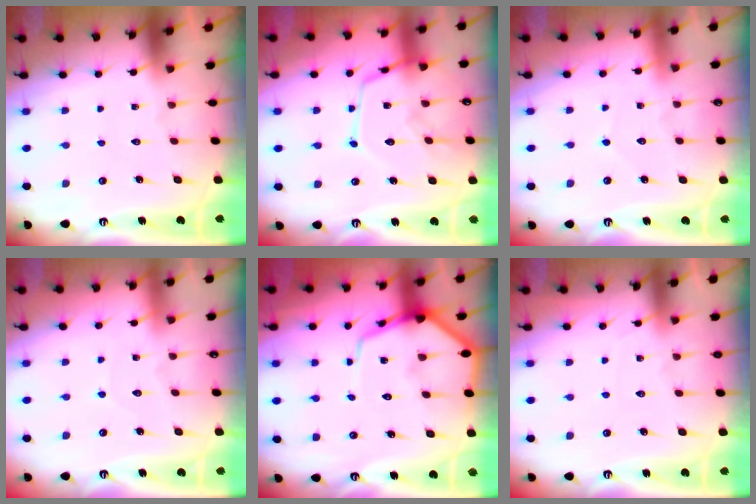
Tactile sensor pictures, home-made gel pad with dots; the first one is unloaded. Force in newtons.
{"total": 14.0, "press": 14.0, "slide": 1.0}
{"total": 2.6, "press": 2.6, "slide": 0.3}
{"total": 2.8, "press": 2.8, "slide": 0.3}
{"total": 10.0, "press": 10.0, "slide": 0.8}
{"total": 4.3, "press": 4.3, "slide": 0.6}